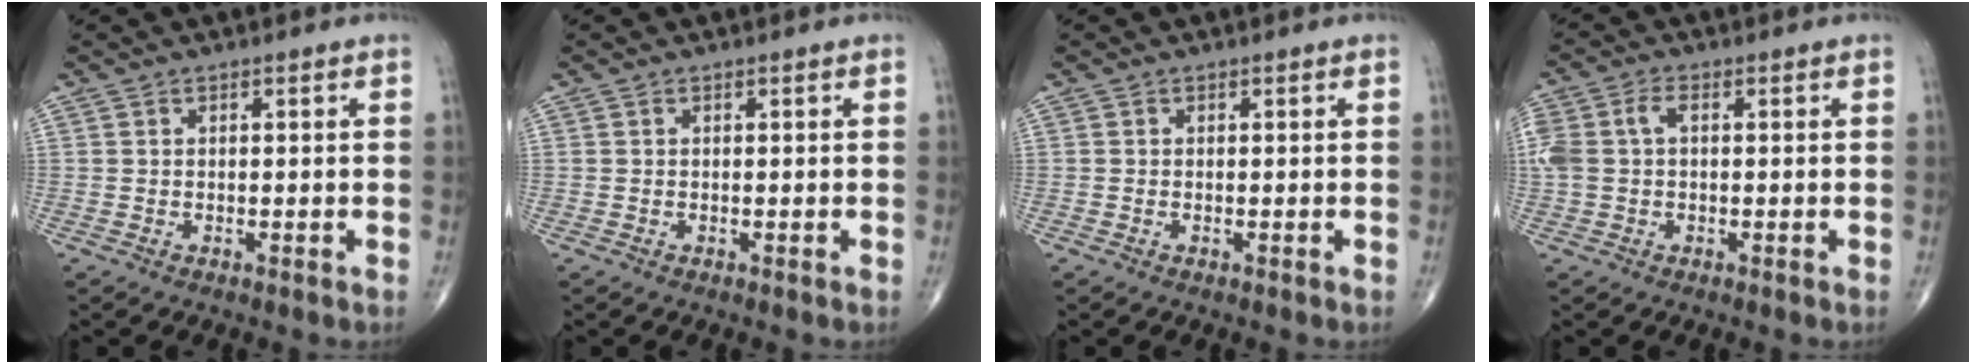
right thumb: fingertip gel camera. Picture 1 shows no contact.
{"total": 0.0}
{"total": 0.0}
{"total": 6.5, "force": [0.6, 4.1, 4.9], "torque": [-0.135, 0.025, 0.014]}